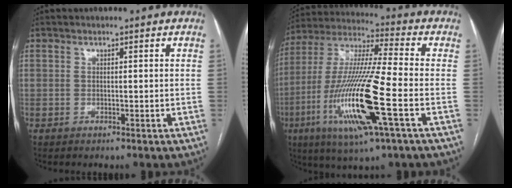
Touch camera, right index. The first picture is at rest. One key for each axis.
{"total": 19.9, "fx": -6.2, "fy": 1.3, "fz": 18.9, "tx": -0.405, "ty": -0.025, "tz": -0.117}